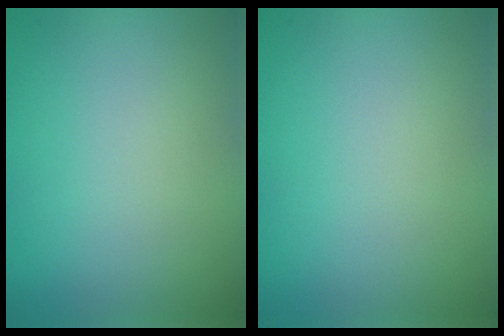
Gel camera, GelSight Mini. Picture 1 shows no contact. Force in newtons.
{"total": 0.0}